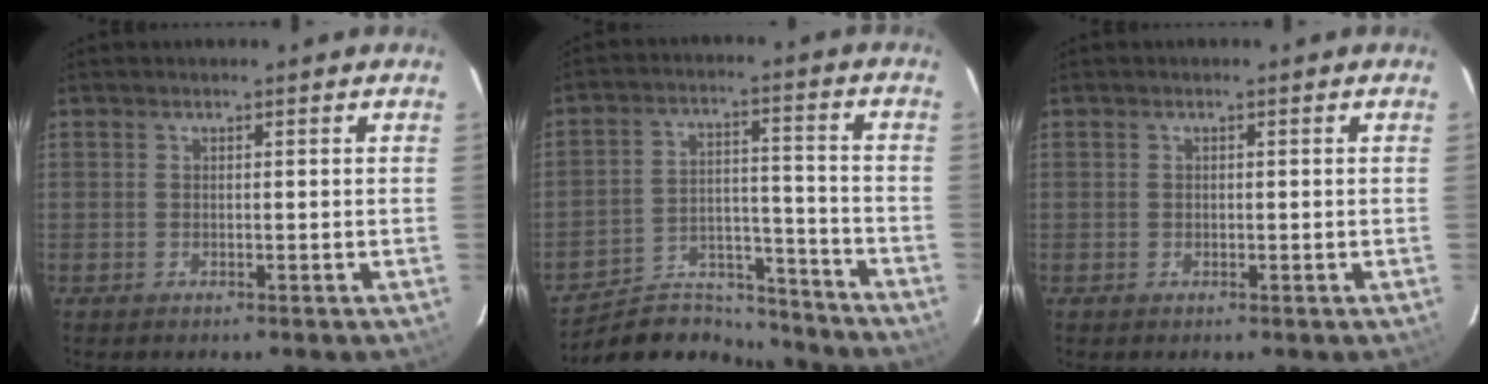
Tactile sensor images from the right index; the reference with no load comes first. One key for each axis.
{"total": 15.6, "fx": -14.5, "fy": 5.2, "fz": 2.4, "tx": -0.059, "ty": 0.036, "tz": -0.220}
{"total": 0.5, "fx": -0.1, "fy": 0.5, "fz": 0.0, "tx": 0.001, "ty": 0.001, "tz": -0.002}